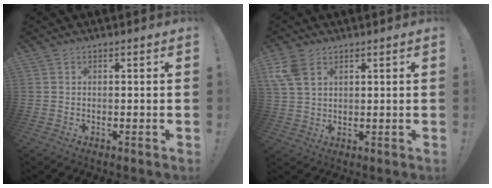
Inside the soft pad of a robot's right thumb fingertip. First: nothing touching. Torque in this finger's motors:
{"motor_torque": [0.05, 0.08, 0.35, 0.21, 0.15]}